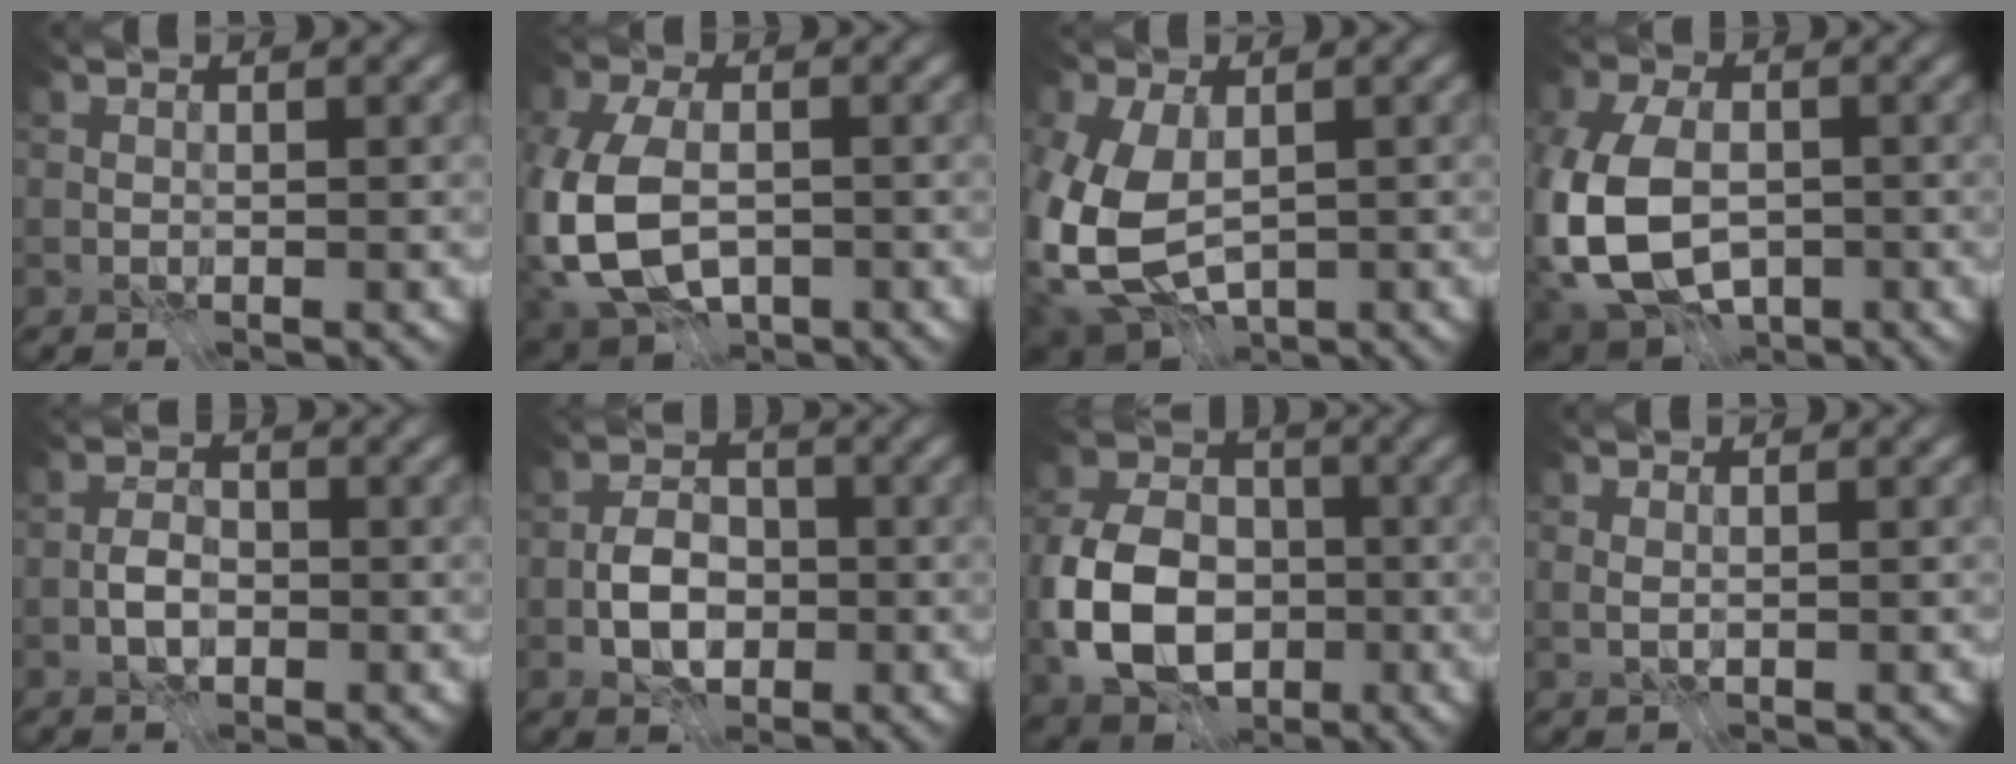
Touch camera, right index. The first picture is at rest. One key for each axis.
{"total": 10.1, "fx": -2.4, "fy": 6.5, "fz": 7.3, "tx": -0.176, "ty": -0.014, "tz": -0.055}
{"total": 10.6, "fx": -1.2, "fy": 6.9, "fz": 7.9, "tx": -0.198, "ty": -0.031, "tz": -0.010}
{"total": 11.4, "fx": -2.5, "fy": 7.7, "fz": 8.0, "tx": -0.191, "ty": -0.016, "tz": -0.058}
{"total": 2.5, "fx": -1.3, "fy": 1.3, "fz": 1.8, "tx": -0.026, "ty": 0.004, "tz": -0.030}
{"total": 4.2, "fx": -1.7, "fy": 2.6, "fz": 2.8, "tx": -0.041, "ty": 0.003, "tz": -0.038}
{"total": 9.8, "fx": -2.8, "fy": 7.0, "fz": 6.3, "tx": -0.131, "ty": -0.005, "tz": -0.063}
{"total": 0.6, "fx": 0.0, "fy": 0.1, "fz": 0.6, "tx": -0.014, "ty": -0.001, "tz": 0.003}